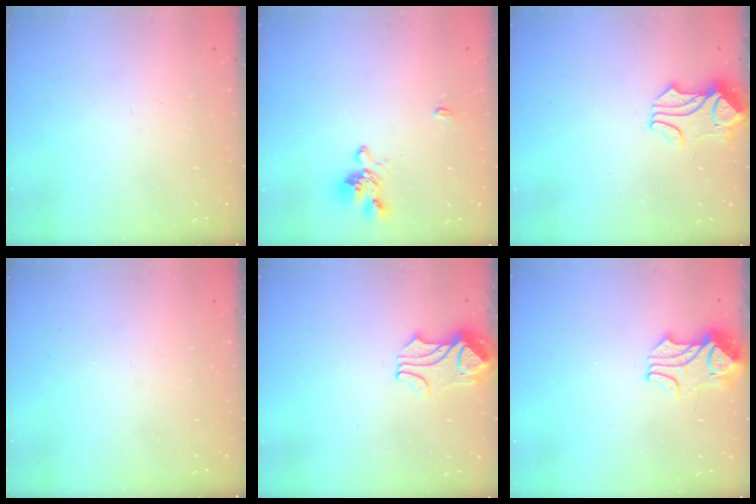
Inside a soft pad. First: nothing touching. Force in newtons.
{"total": 1.6, "press": 1.1, "slide": 1.1}
{"total": 1.4, "press": 0.6, "slide": 1.2}
{"total": 0.0}
{"total": 2.1, "press": 2.0, "slide": 0.6}
{"total": 2.2, "press": 2.0, "slide": 0.9}